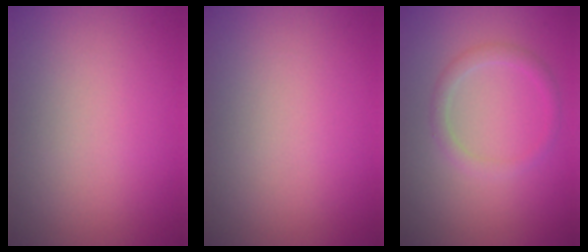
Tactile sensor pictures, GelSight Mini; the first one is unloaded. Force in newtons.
{"total": 0.0}
{"total": 1.5, "press": 1.5, "slide": 0.1}